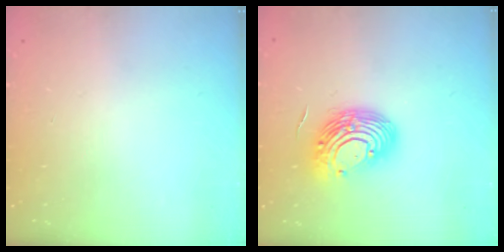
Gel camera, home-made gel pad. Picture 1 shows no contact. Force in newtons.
{"total": 12.8, "press": 12.6, "slide": 2.2}